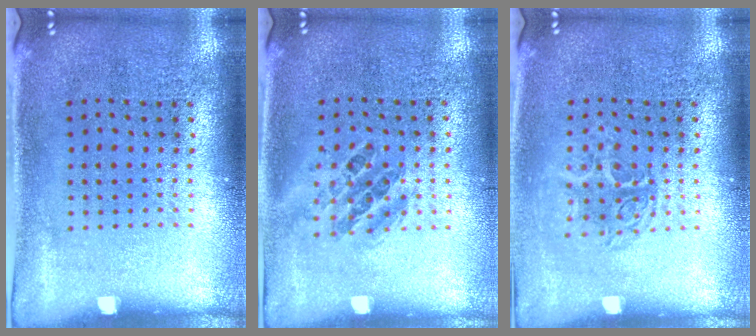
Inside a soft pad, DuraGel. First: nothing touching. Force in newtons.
{"total": 0.9, "press": 0.9, "slide": 0.4}
{"total": 1.1, "press": 1.0, "slide": 0.5}